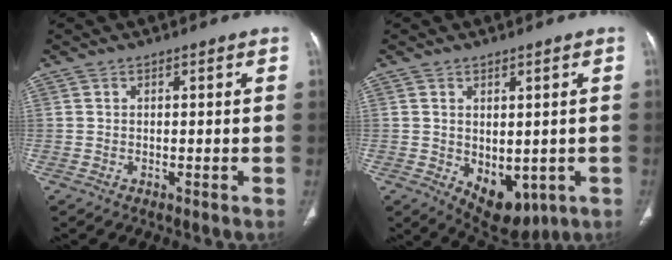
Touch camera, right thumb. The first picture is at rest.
{"total": 8.8, "force": [-1.9, 5.5, 6.6], "torque": [-0.066, -0.006, -0.003]}